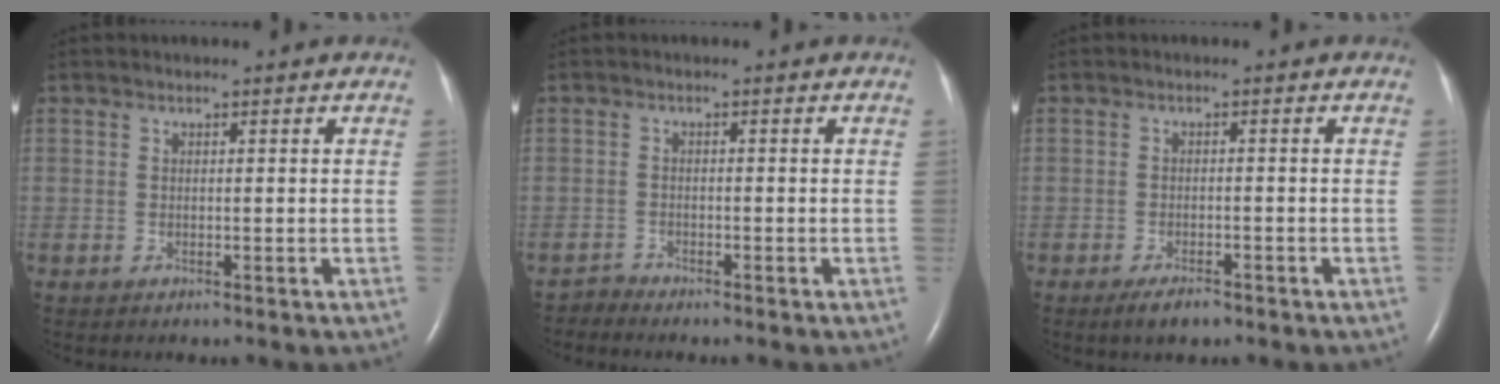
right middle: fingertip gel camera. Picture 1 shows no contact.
{"total": 1.3, "force": [-1.1, -0.1, -0.6], "torque": [0.015, -0.008, -0.021]}
{"total": 2.8, "force": [-2.1, 0.9, 1.7], "torque": [-0.039, -0.004, -0.032]}